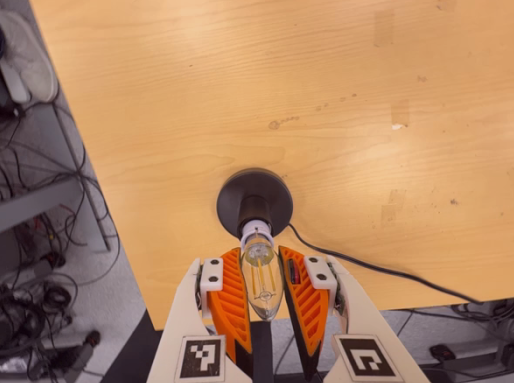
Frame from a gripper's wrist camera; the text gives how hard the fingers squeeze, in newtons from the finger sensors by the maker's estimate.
{"total": 14.4, "left": 15.0, "right": 13.8}